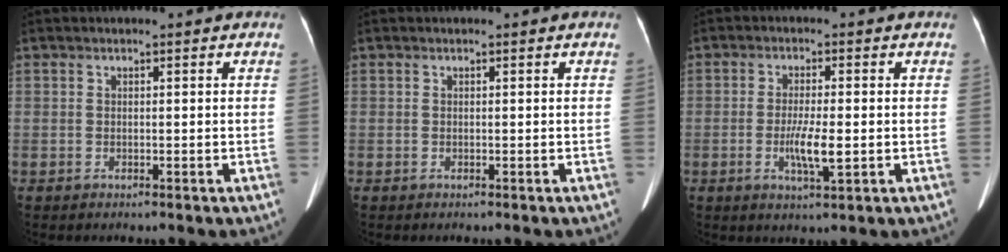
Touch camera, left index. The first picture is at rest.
{"total": 0.0}
{"total": 5.0, "force": [-1.0, 0.7, 4.9], "torque": [-0.096, -0.008, -0.016]}